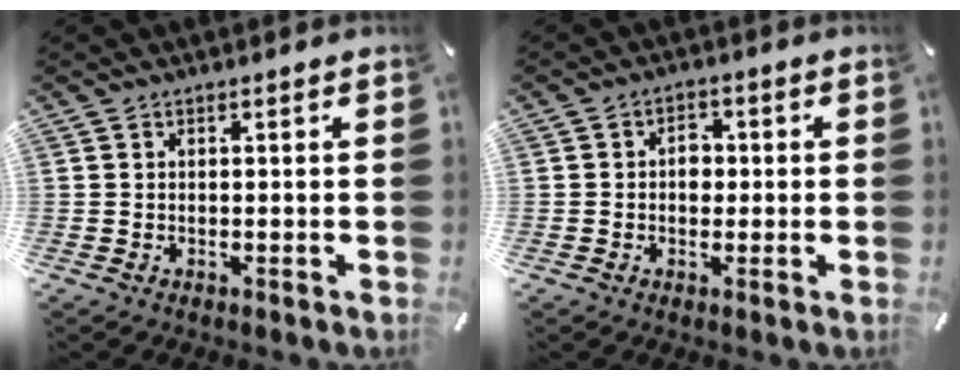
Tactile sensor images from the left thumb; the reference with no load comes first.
{"total": 4.1, "force": [-0.2, 3.1, 2.7], "torque": [-0.027, -0.001, -0.011]}